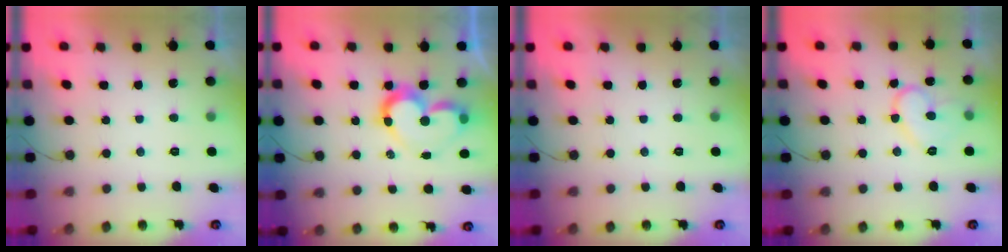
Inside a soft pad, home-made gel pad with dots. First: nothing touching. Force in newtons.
{"total": 10.9, "press": 10.9, "slide": 1.0}
{"total": 0.0}
{"total": 11.5, "press": 11.5, "slide": 0.3}